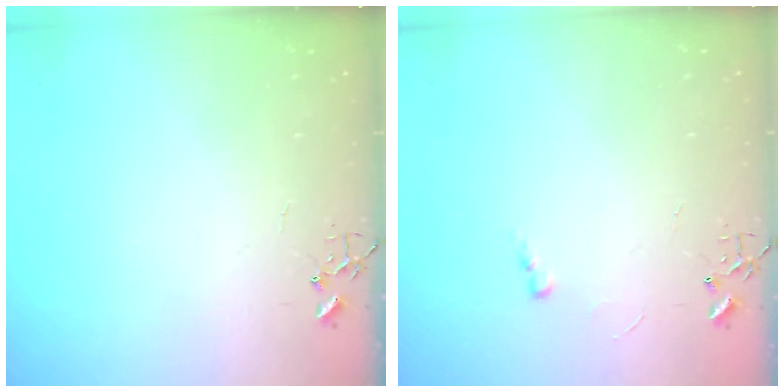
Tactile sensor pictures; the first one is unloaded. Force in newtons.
{"total": 4.8, "press": 4.7, "slide": 0.6}